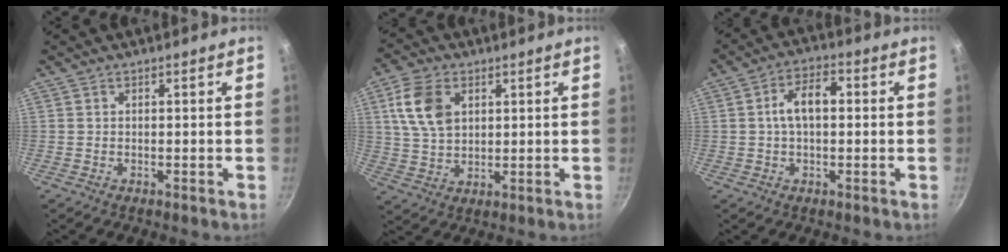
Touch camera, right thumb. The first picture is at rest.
{"total": 10.2, "force": [3.3, 6.7, 6.9], "torque": [-0.118, -0.006, 0.066]}
{"total": 7.2, "force": [0.7, 3.9, 6.1], "torque": [-0.094, 0.020, 0.005]}